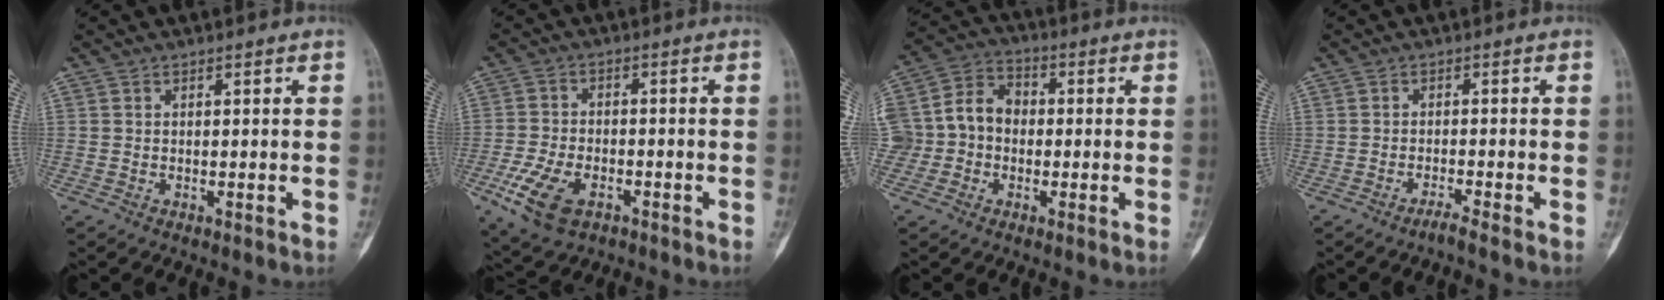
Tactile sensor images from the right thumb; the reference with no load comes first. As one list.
[{"total": 9.8, "force": [-4.6, 5.4, 6.8], "torque": [-0.138, 0.009, -0.082]}, {"total": 11.2, "force": [-0.7, 9.6, 5.7], "torque": [-0.095, 0.044, -0.022]}, {"total": 1.6, "force": [-1.4, -0.5, 0.7], "torque": [-0.021, 0.007, -0.029]}]